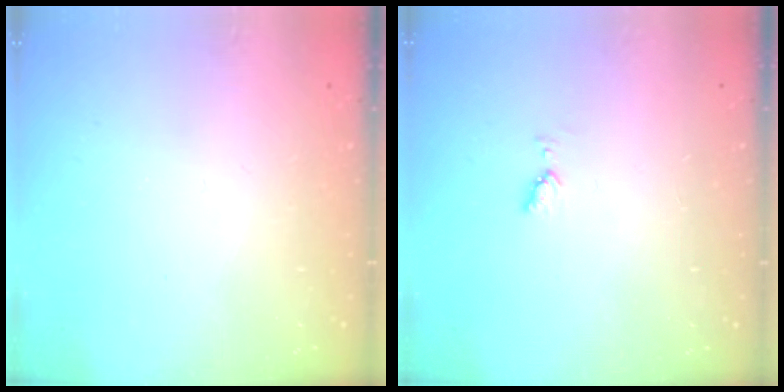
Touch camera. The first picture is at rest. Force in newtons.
{"total": 3.3, "press": 3.2, "slide": 0.7}